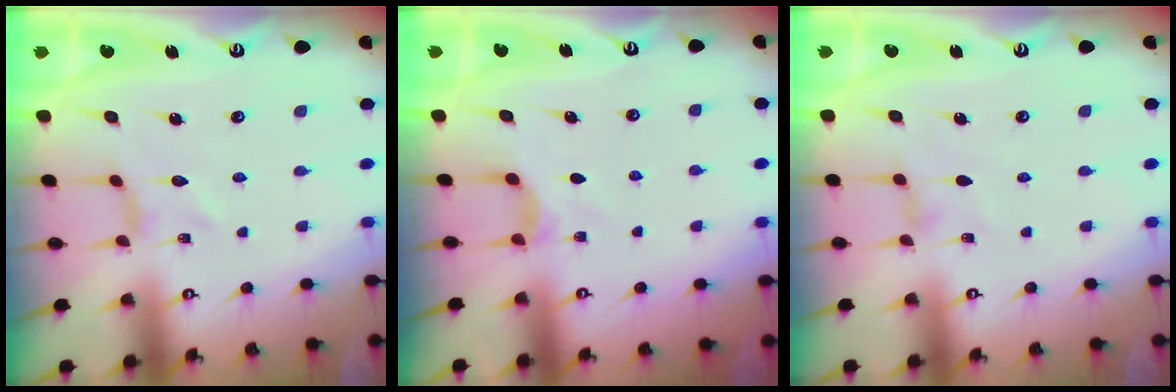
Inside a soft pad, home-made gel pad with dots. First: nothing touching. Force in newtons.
{"total": 2.8, "press": 2.8, "slide": 0.4}
{"total": 1.8, "press": 1.7, "slide": 0.4}